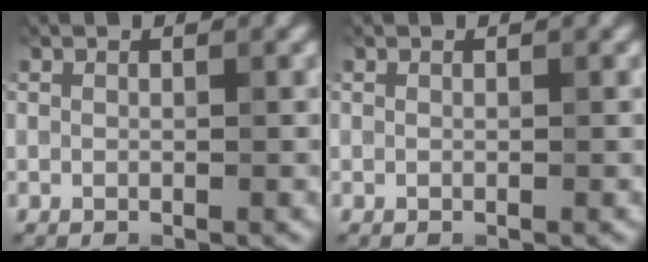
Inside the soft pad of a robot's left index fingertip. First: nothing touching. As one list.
[{"total": 0.0}]